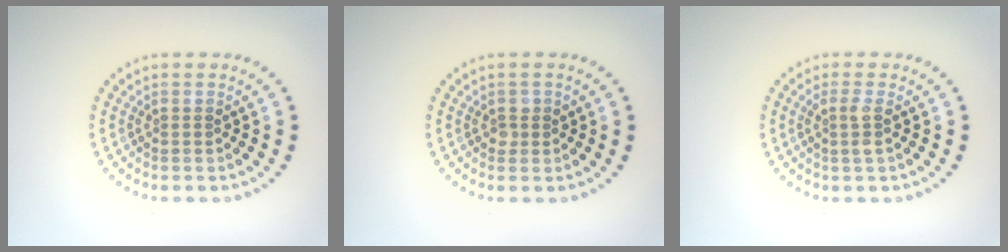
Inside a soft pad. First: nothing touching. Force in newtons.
{"total": 0.9, "press": 0.9, "slide": 0.1}
{"total": 1.5, "press": 1.2, "slide": 0.9}